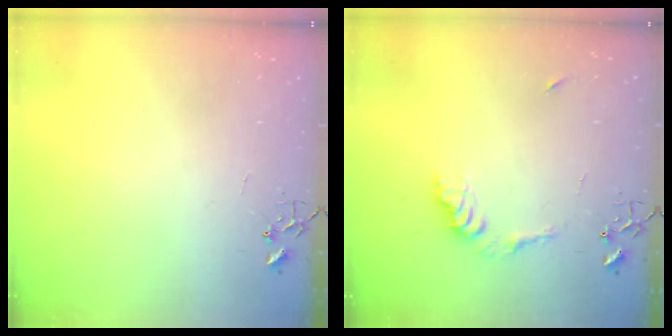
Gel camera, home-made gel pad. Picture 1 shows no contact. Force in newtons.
{"total": 9.3, "press": 9.3, "slide": 0.4}